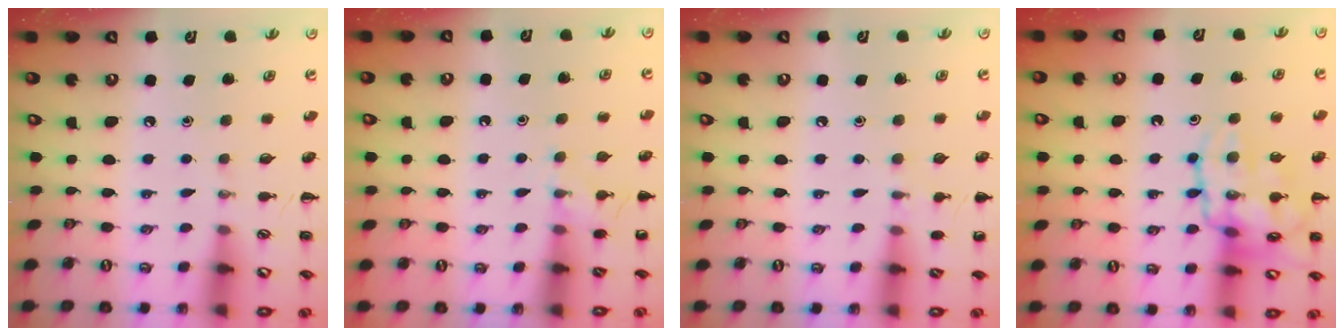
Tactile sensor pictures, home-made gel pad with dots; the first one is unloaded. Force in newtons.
{"total": 7.3, "press": 7.1, "slide": 1.7}
{"total": 5.9, "press": 5.7, "slide": 1.7}
{"total": 16.1, "press": 16.0, "slide": 1.5}